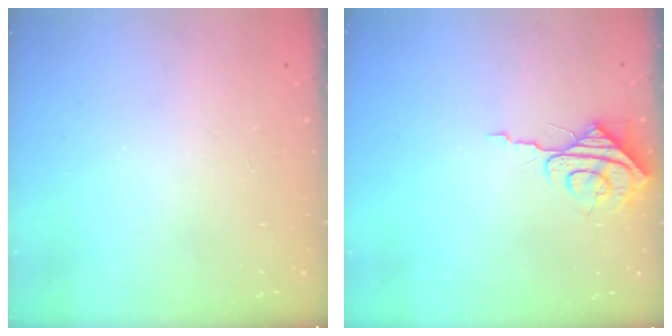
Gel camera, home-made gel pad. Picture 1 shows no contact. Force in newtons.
{"total": 7.6, "press": 7.5, "slide": 0.7}